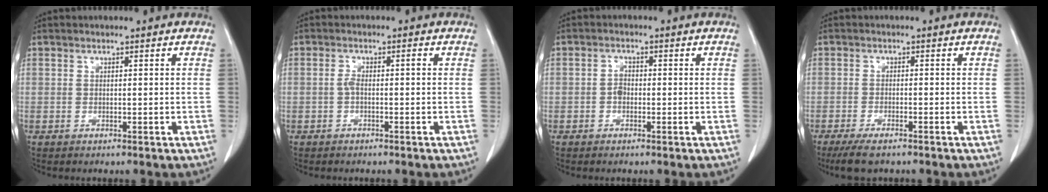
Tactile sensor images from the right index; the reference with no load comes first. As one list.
[{"total": 1.8, "force": [-0.3, 0.5, 1.7], "torque": [-0.034, 0.006, -0.005]}, {"total": 1.7, "force": [-0.4, 1.2, 1.1], "torque": [-0.017, 0.006, -0.009]}, {"total": 4.7, "force": [-3.5, 1.2, 2.9], "torque": [-0.055, -0.009, -0.060]}]